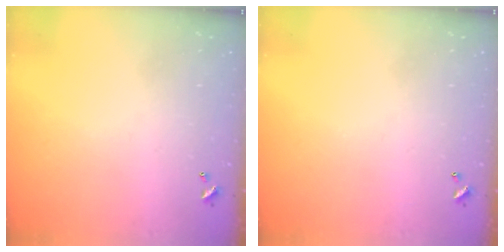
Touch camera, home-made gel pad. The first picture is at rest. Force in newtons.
{"total": 0.0}